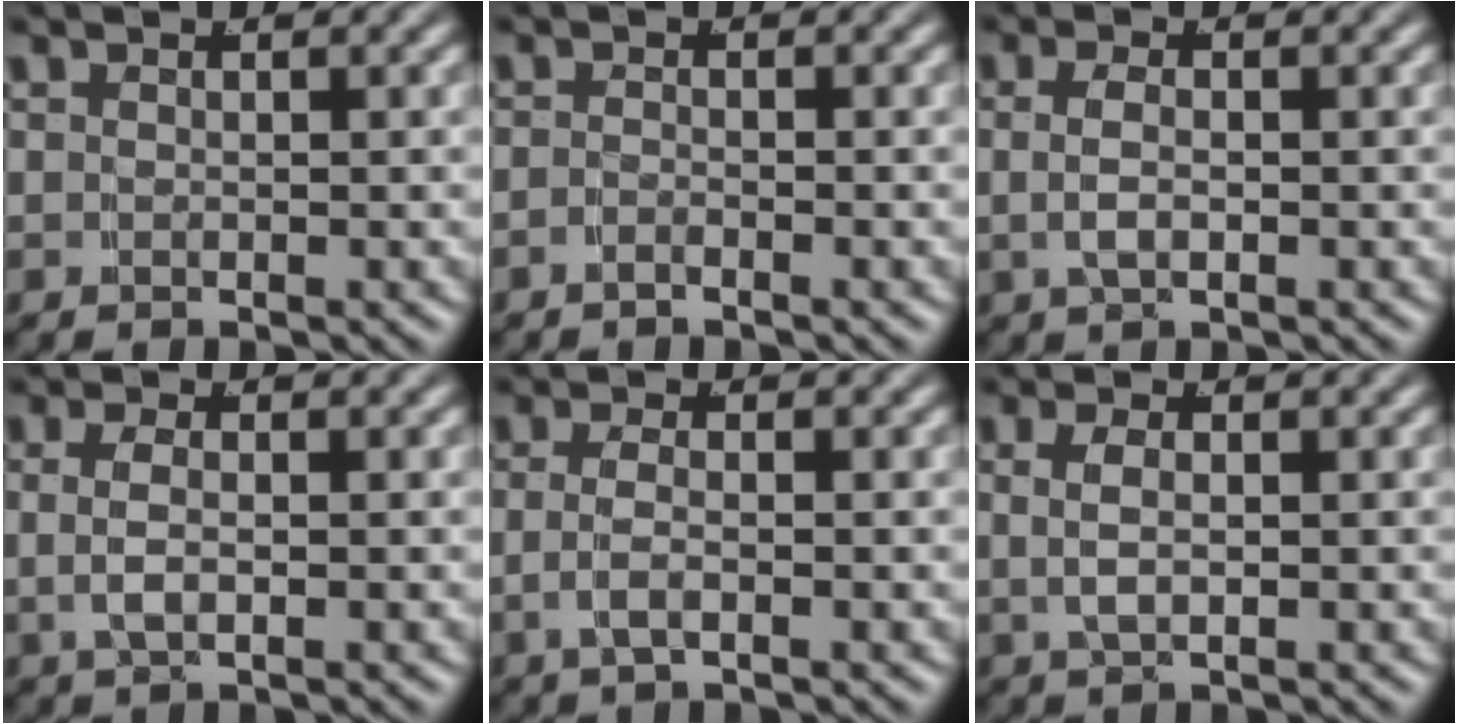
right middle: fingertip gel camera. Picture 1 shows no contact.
{"total": 1.1, "force": [-1.1, 0.2, 0.3], "torque": [-0.010, -0.003, -0.026]}
{"total": 2.3, "force": [0.0, 1.1, 2.0], "torque": [-0.038, 0.000, -0.001]}
{"total": 2.5, "force": [0.1, 1.2, 2.2], "torque": [-0.045, -0.001, 0.002]}
{"total": 2.3, "force": [-0.3, 0.9, 2.1], "torque": [-0.043, -0.004, -0.009]}
{"total": 2.8, "force": [0.5, 1.5, 2.3], "torque": [-0.046, 0.004, 0.007]}